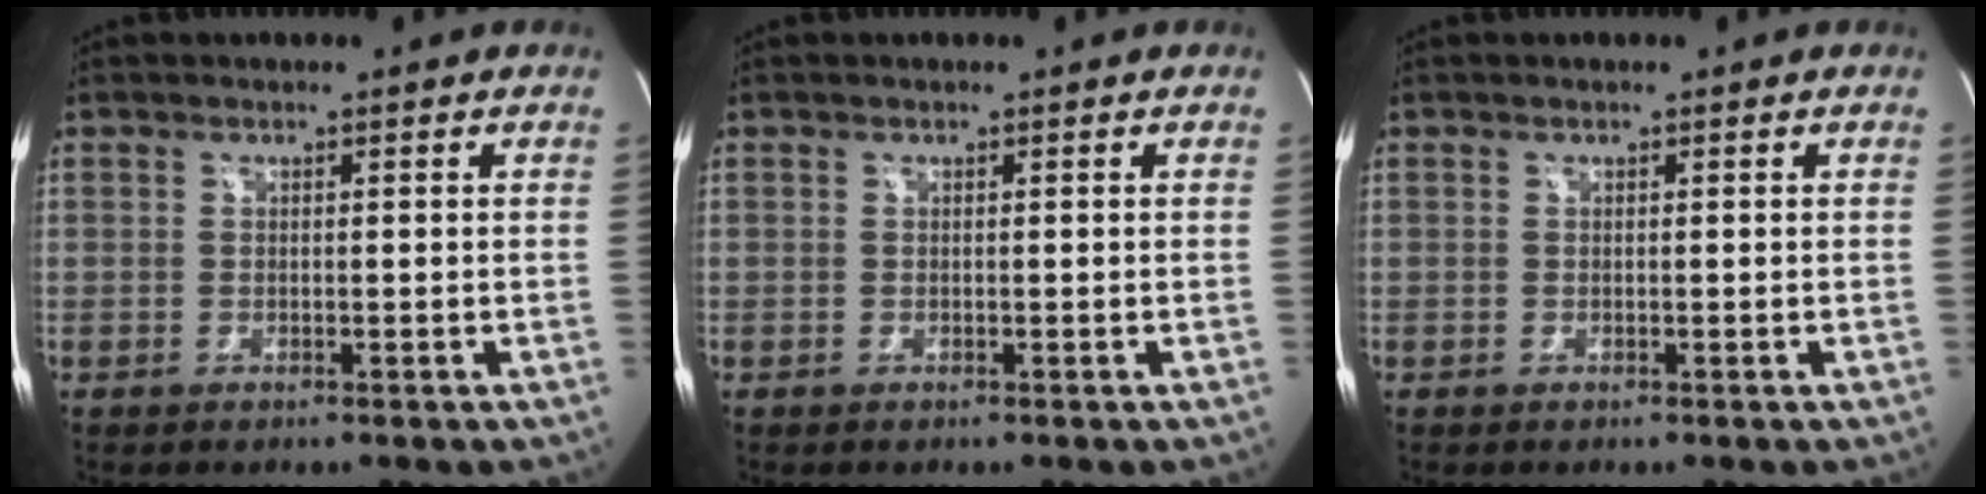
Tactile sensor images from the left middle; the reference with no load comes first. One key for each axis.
{"total": 0.0}
{"total": 0.0}